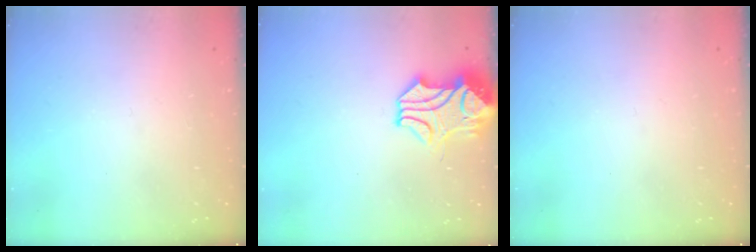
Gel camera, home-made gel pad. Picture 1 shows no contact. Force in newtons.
{"total": 5.0, "press": 4.8, "slide": 1.2}
{"total": 0.0}